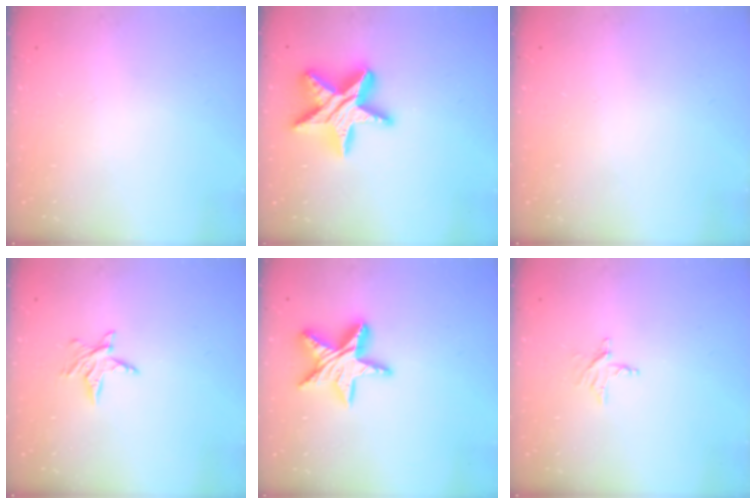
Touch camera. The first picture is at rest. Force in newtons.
{"total": 18.7, "press": 18.6, "slide": 1.1}
{"total": 0.0}
{"total": 4.9, "press": 4.9, "slide": 0.5}
{"total": 13.6, "press": 13.6, "slide": 0.8}
{"total": 3.5, "press": 3.5, "slide": 0.3}